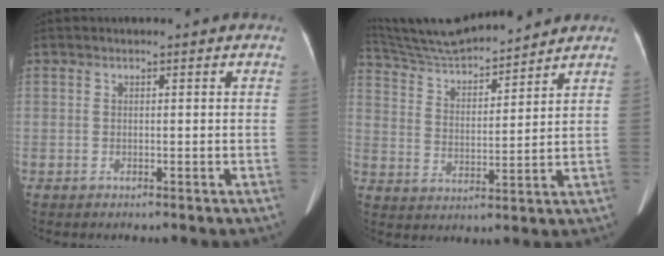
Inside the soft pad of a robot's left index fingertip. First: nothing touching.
{"total": 14.8, "force": [14.0, 1.0, 4.9], "torque": [-0.095, 0.011, 0.248]}